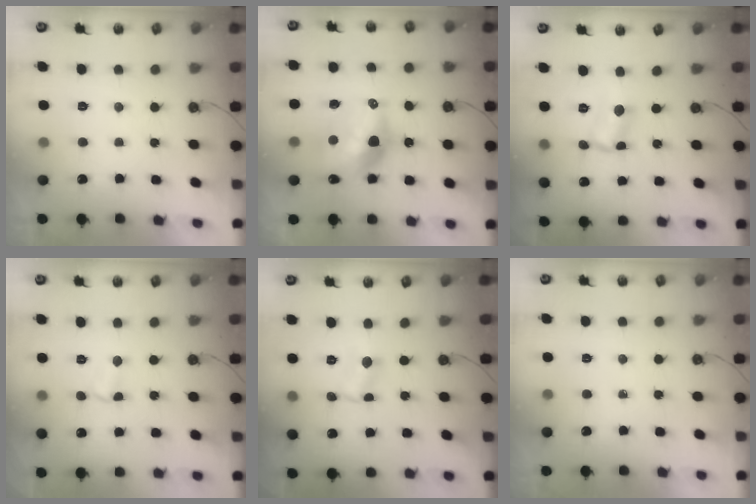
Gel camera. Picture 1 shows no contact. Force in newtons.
{"total": 14.6, "press": 14.6, "slide": 1.1}
{"total": 2.9, "press": 1.4, "slide": 2.5}
{"total": 2.5, "press": 2.4, "slide": 0.4}
{"total": 1.2, "press": 1.2, "slide": 0.2}
{"total": 0.0}